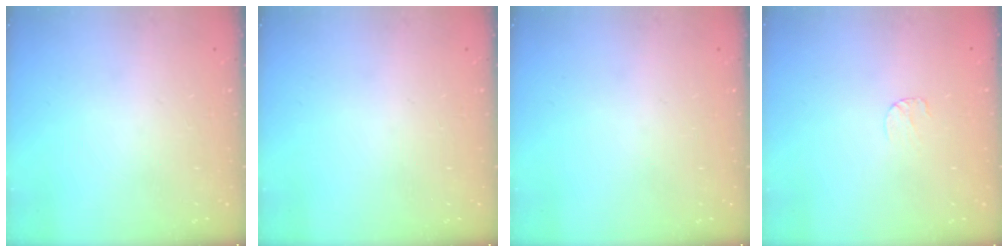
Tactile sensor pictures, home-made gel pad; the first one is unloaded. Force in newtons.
{"total": 0.0}
{"total": 0.0}
{"total": 4.3, "press": 4.3, "slide": 0.4}